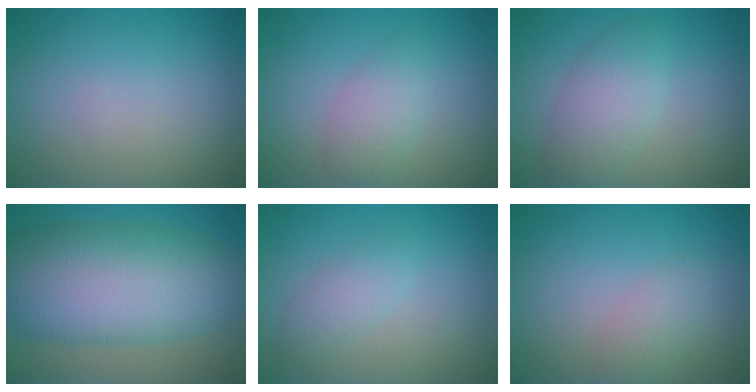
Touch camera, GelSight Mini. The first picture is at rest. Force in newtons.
{"total": 2.6, "press": 2.6, "slide": 0.2}
{"total": 3.9, "press": 3.9, "slide": 0.2}
{"total": 12.1, "press": 12.1, "slide": 0.1}
{"total": 1.9, "press": 1.9, "slide": 0.0}
{"total": 1.7, "press": 1.7, "slide": 0.1}